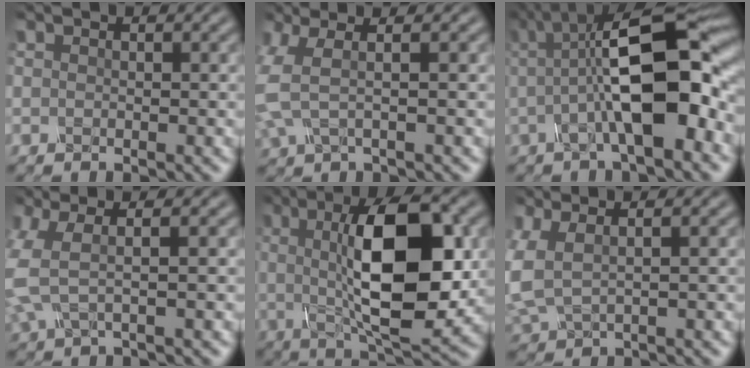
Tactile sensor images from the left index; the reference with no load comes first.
{"total": 3.1, "force": [0.6, 1.1, 2.9], "torque": [-0.075, -0.002, 0.009]}
{"total": 11.9, "force": [0.2, 4.1, 11.2], "torque": [-0.172, 0.012, -0.004]}
{"total": 3.5, "force": [0.6, 1.3, 3.2], "torque": [-0.086, -0.003, 0.010]}
{"total": 11.8, "force": [1.4, 3.8, 11.0], "torque": [-0.168, 0.004, 0.023]}
{"total": 4.1, "force": [1.1, 2.1, 3.3], "torque": [-0.089, 0.002, 0.032]}